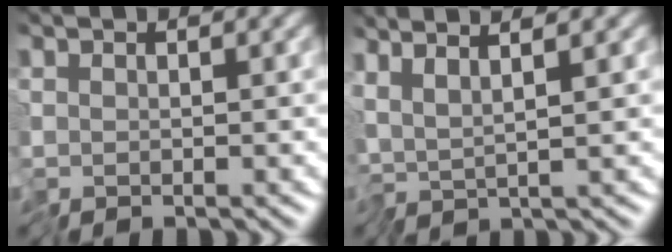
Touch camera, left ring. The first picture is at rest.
{"total": 3.0, "force": [1.4, 0.0, 2.7], "torque": [-0.045, 0.012, 0.017]}